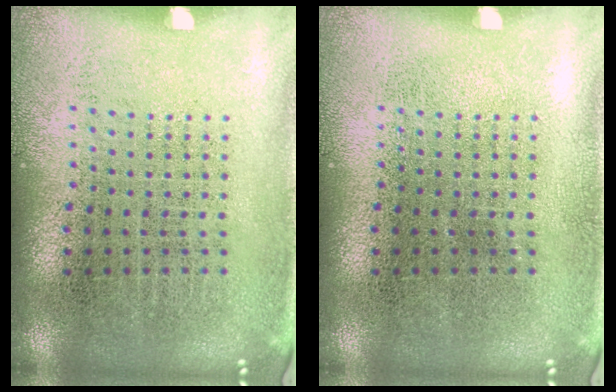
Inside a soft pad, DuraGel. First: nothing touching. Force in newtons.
{"total": 0.0}